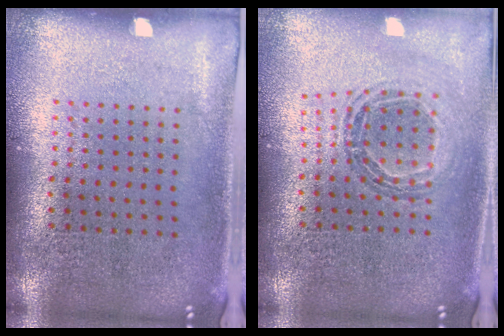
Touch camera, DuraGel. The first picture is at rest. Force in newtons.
{"total": 0.9, "press": 0.9, "slide": 0.1}